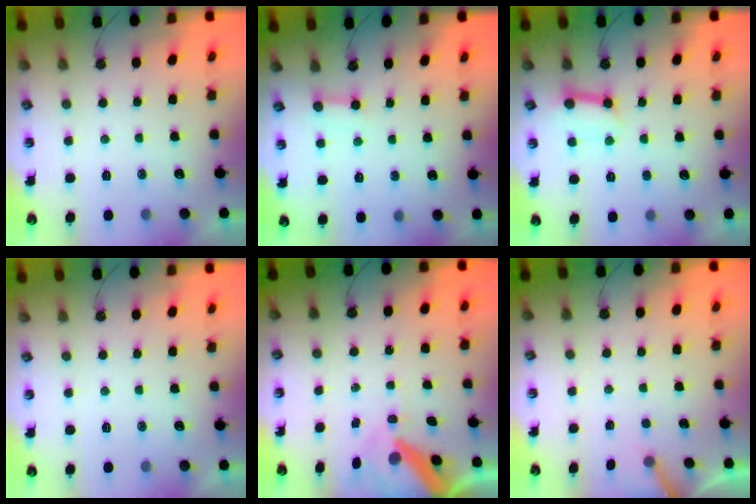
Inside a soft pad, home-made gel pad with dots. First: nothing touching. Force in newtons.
{"total": 3.1, "press": 3.0, "slide": 0.3}
{"total": 8.9, "press": 8.8, "slide": 1.2}
{"total": 0.0}
{"total": 11.9, "press": 11.8, "slide": 1.4}
{"total": 2.7, "press": 2.7, "slide": 0.2}